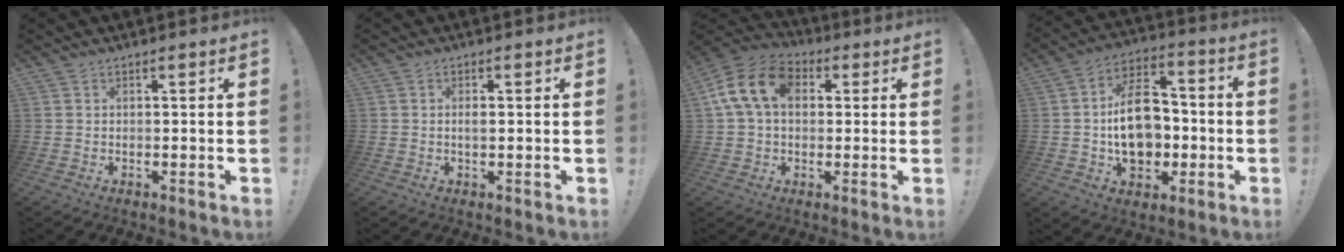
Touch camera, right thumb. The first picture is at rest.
{"total": 1.4, "force": [-0.3, 0.2, 1.3], "torque": [-0.023, 0.000, -0.007]}
{"total": 15.0, "force": [3.9, 10.1, 10.3], "torque": [-0.184, 0.009, 0.076]}
{"total": 17.6, "force": [-2.1, 12.4, 12.3], "torque": [-0.202, 0.021, -0.030]}